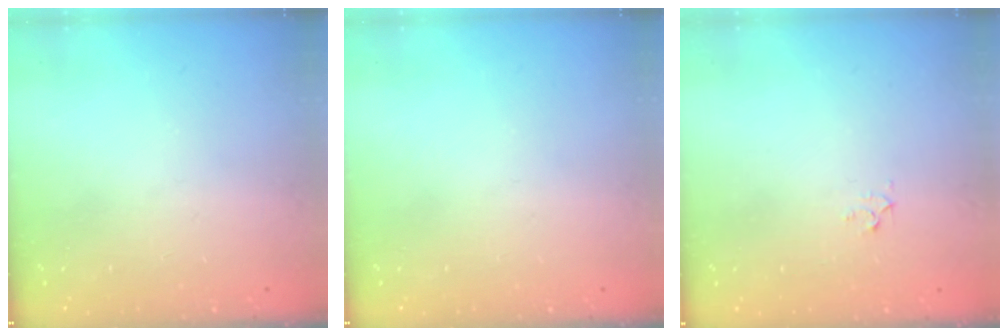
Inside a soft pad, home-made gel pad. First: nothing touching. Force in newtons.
{"total": 0.0}
{"total": 2.3, "press": 2.3, "slide": 0.2}